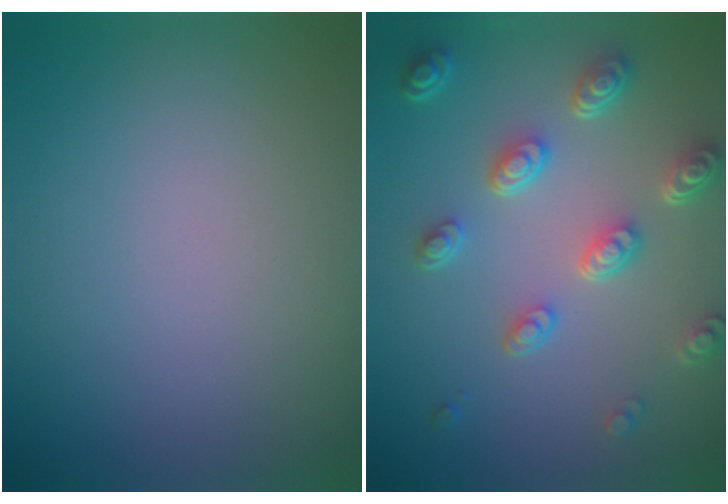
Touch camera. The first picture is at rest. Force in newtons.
{"total": 5.1, "press": 3.8, "slide": 3.5}